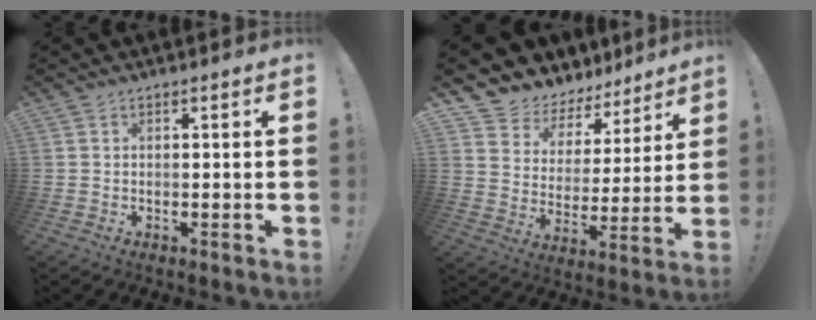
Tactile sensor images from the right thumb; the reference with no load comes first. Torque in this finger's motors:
{"motor_torque": [0.03, 0.08, 0.50, 0.51, 0.00]}